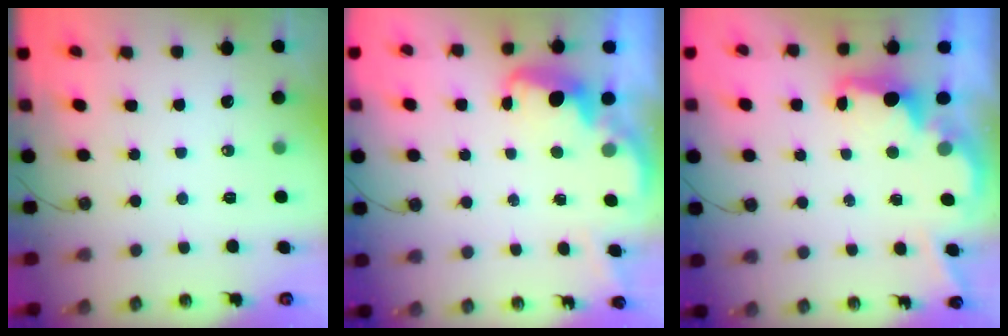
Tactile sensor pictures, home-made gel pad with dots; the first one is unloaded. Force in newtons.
{"total": 2.7, "press": 2.6, "slide": 0.8}
{"total": 3.0, "press": 2.9, "slide": 0.5}